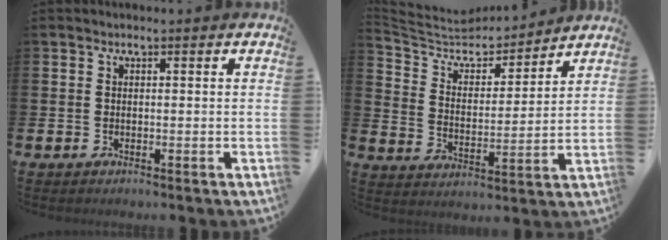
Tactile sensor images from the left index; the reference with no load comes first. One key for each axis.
{"total": 7.3, "fx": 6.9, "fy": 2.0, "fz": 1.3, "tx": -0.067, "ty": -0.057, "tz": 0.119}